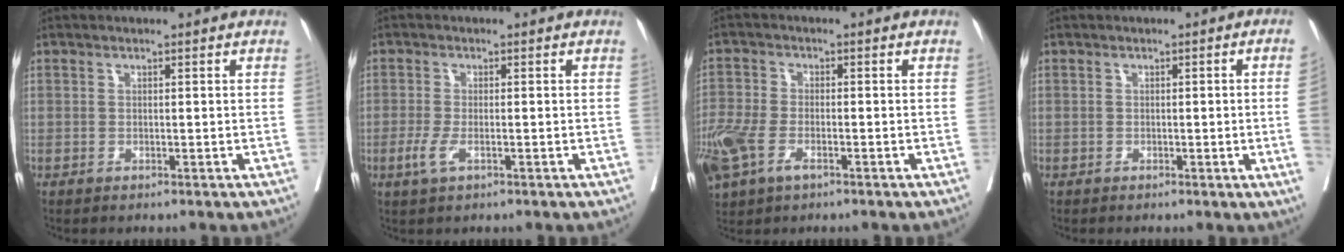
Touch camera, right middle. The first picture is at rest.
{"total": 2.7, "force": [-1.1, 0.8, 2.4], "torque": [-0.057, -0.005, -0.020]}
{"total": 8.9, "force": [-4.2, 4.5, 6.4], "torque": [-0.165, -0.014, -0.083]}
{"total": 5.1, "force": [-0.7, -1.5, 4.8], "torque": [-0.071, -0.008, -0.003]}